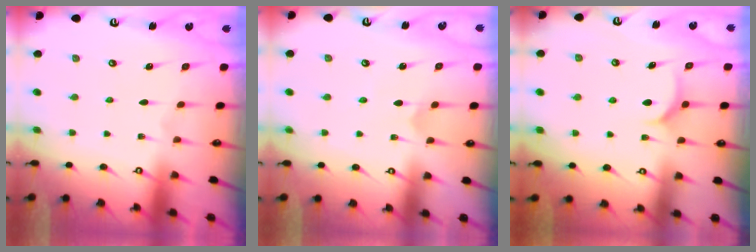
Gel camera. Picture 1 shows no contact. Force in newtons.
{"total": 2.9, "press": 2.9, "slide": 0.3}
{"total": 4.6, "press": 4.6, "slide": 0.2}